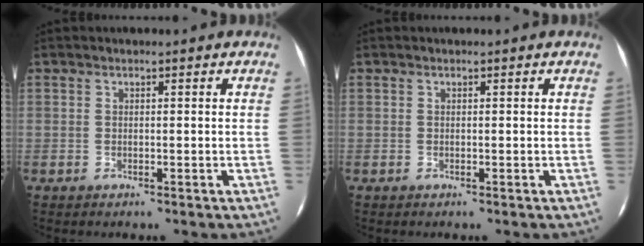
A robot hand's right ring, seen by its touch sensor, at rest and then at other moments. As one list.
[{"total": 0.0}]